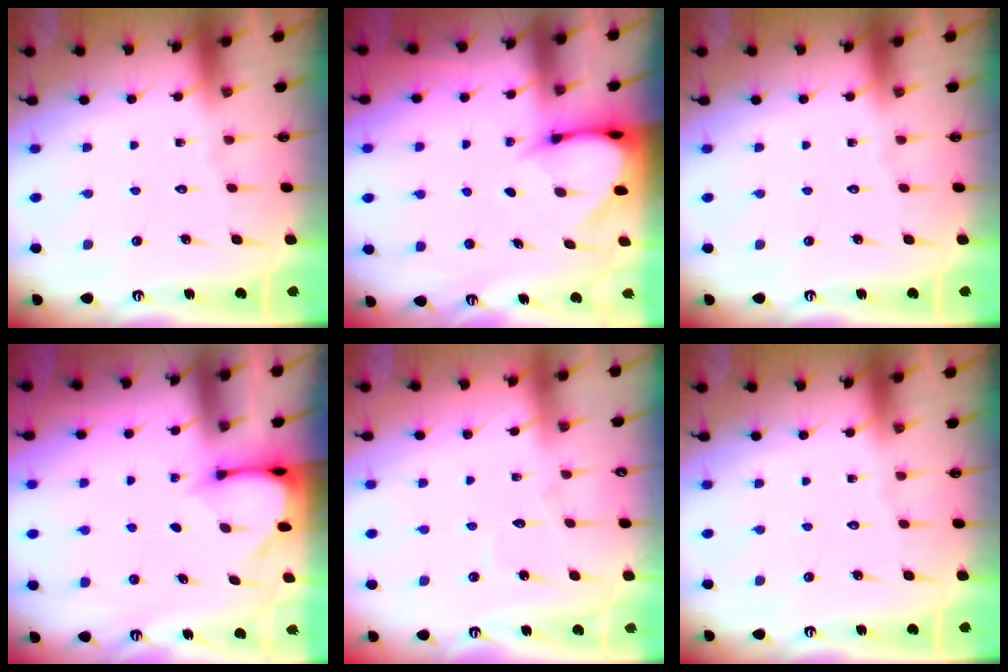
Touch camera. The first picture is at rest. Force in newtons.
{"total": 3.6, "press": 3.6, "slide": 0.2}
{"total": 0.0}
{"total": 3.2, "press": 3.2, "slide": 0.3}
{"total": 2.8, "press": 2.8, "slide": 0.3}
{"total": 0.0}